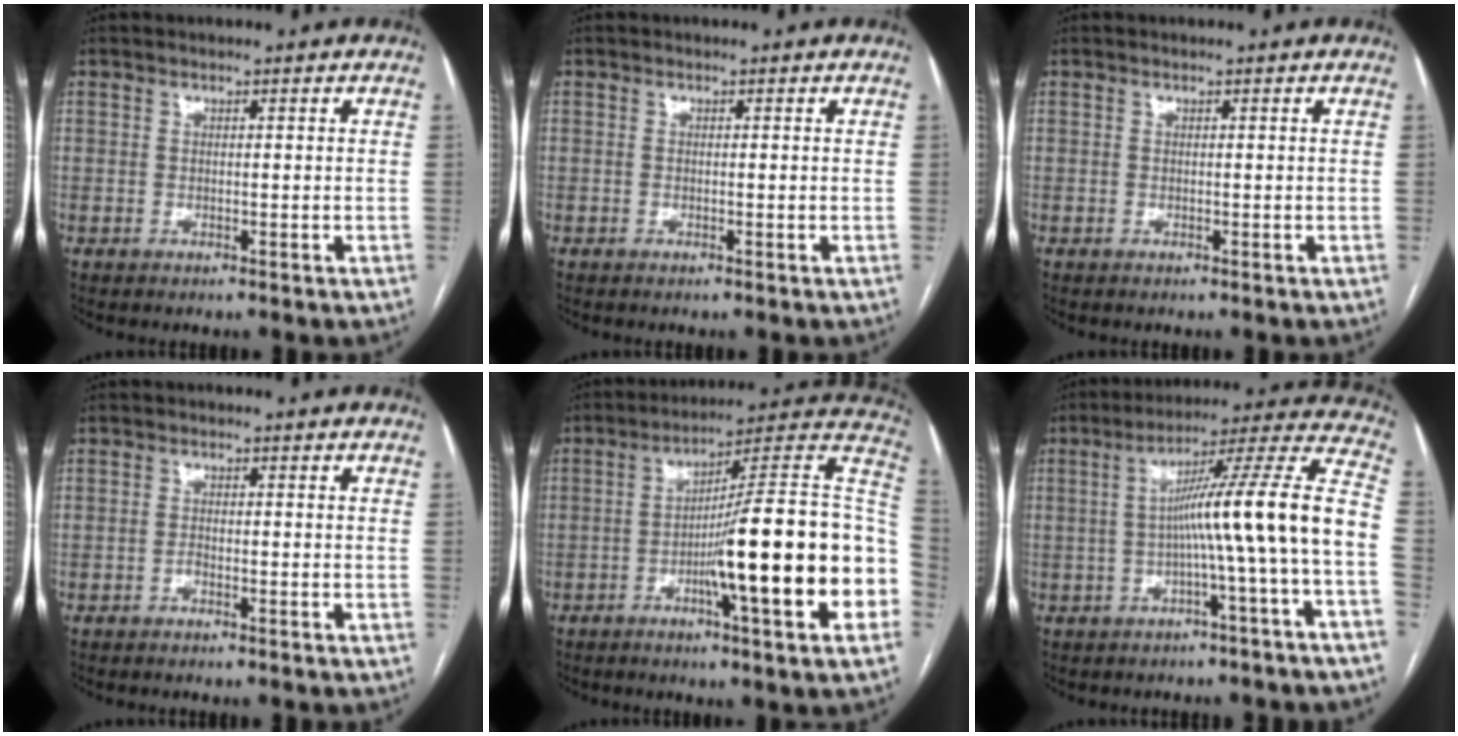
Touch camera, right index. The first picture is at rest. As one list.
[{"total": 0.0}, {"total": 0.0}, {"total": 0.8, "force": [-0.6, 0.0, 0.5], "torque": [-0.008, 0.002, -0.013]}, {"total": 22.4, "force": [-5.2, 0.9, 21.8], "torque": [-0.241, 0.017, -0.078]}, {"total": 14.3, "force": [-2.5, -2.0, 13.9], "torque": [-0.194, 0.029, -0.046]}]